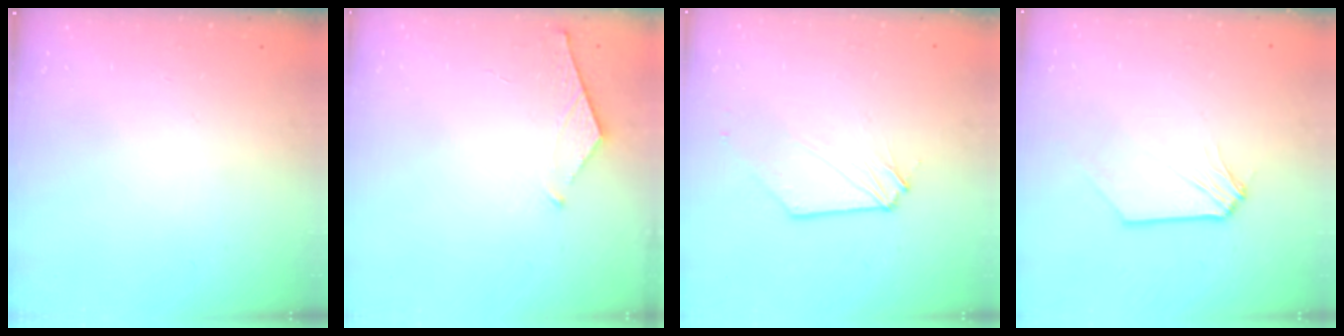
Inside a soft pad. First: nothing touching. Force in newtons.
{"total": 4.9, "press": 4.8, "slide": 0.5}
{"total": 1.0, "press": 1.0, "slide": 0.1}
{"total": 1.0, "press": 1.0, "slide": 0.2}